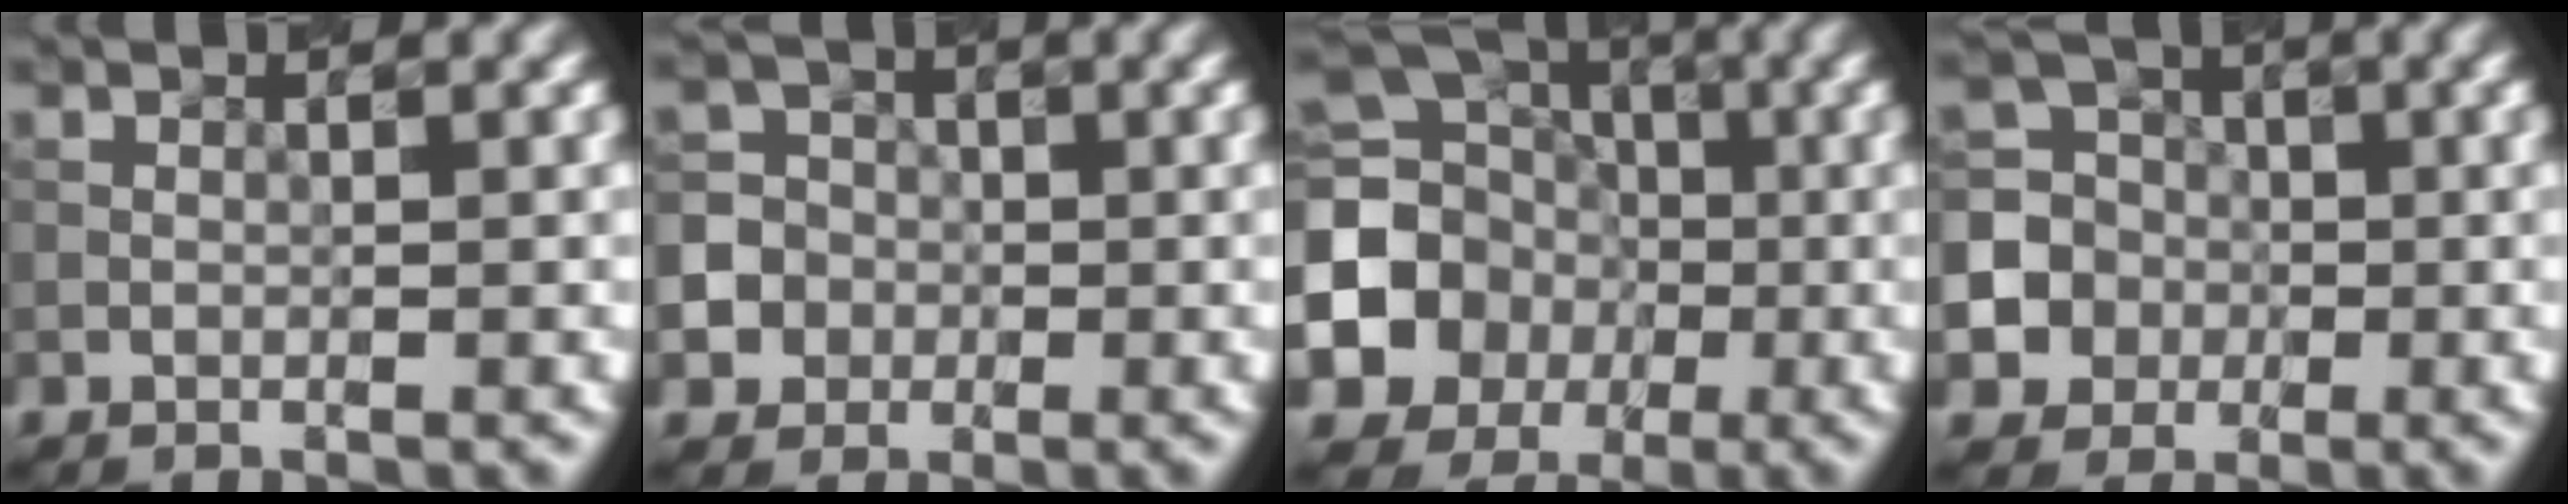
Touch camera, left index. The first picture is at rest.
{"total": 7.6, "force": [-2.7, 7.0, 1.3], "torque": [-0.026, -0.004, -0.070]}
{"total": 15.2, "force": [-2.4, 13.7, 6.1], "torque": [-0.159, -0.010, -0.075]}
{"total": 6.2, "force": [-1.4, 6.0, 1.0], "torque": [-0.020, 0.011, -0.045]}